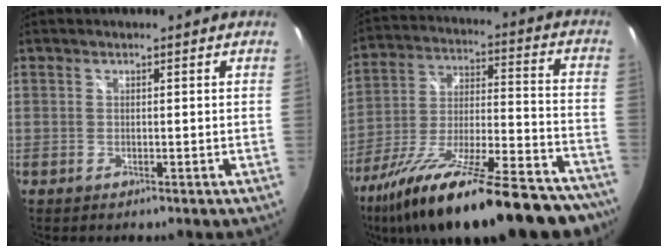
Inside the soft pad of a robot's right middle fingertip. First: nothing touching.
{"total": 32.4, "force": [-25.2, 8.5, 18.6], "torque": [-0.308, -0.045, -0.364]}